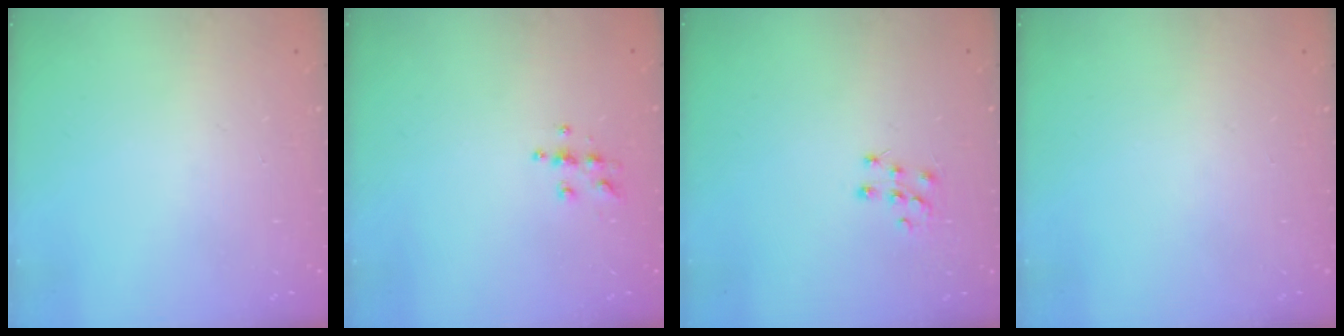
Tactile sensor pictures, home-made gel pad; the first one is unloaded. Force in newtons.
{"total": 6.9, "press": 6.9, "slide": 0.4}
{"total": 7.2, "press": 7.1, "slide": 0.7}
{"total": 0.0}